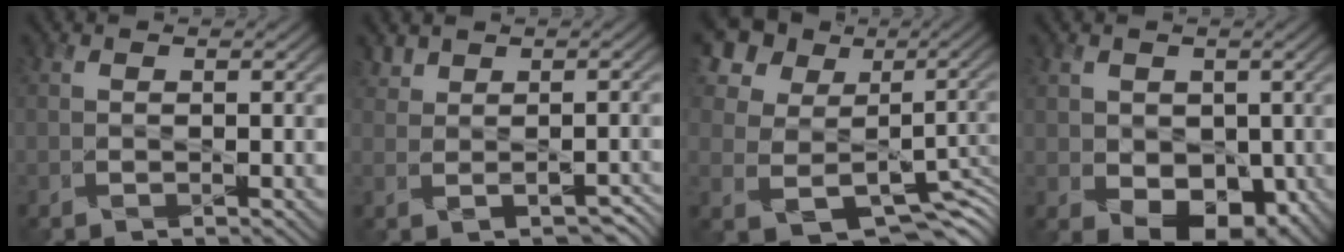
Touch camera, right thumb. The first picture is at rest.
{"total": 2.8, "force": [1.4, 2.1, 1.2], "torque": [-0.017, -0.009, 0.033]}
{"total": 12.5, "force": [3.9, 10.0, 6.5], "torque": [-0.170, -0.003, 0.087]}
{"total": 6.4, "force": [-0.3, 5.0, 4.0], "torque": [-0.074, -0.024, 0.000]}